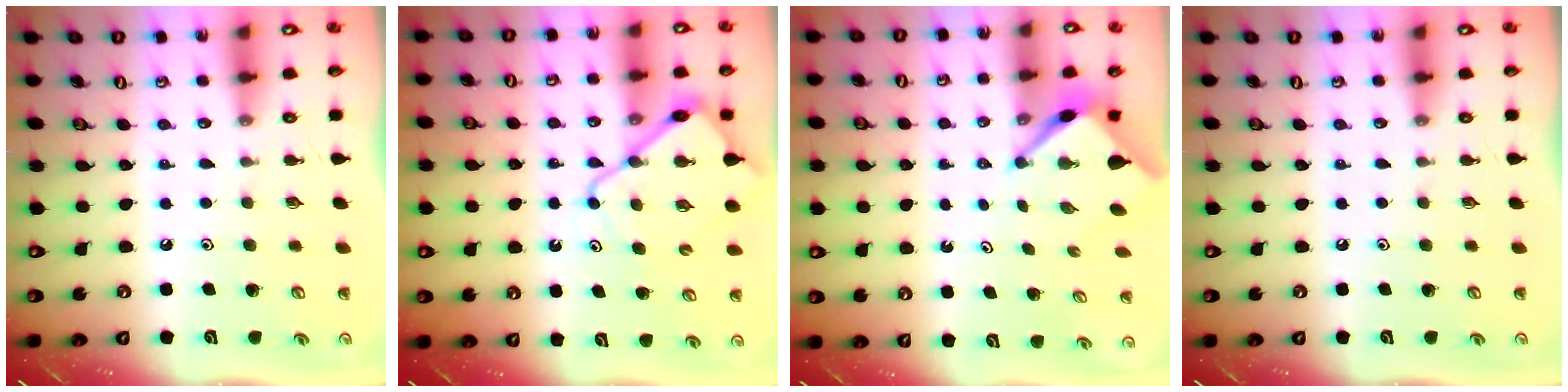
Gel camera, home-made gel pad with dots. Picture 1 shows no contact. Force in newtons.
{"total": 13.2, "press": 13.1, "slide": 1.6}
{"total": 3.8, "press": 3.8, "slide": 0.3}
{"total": 0.0}